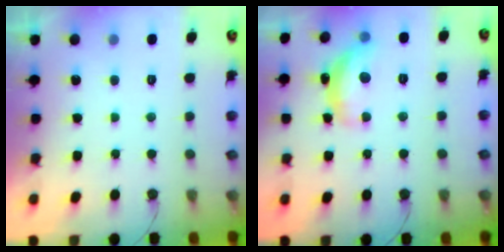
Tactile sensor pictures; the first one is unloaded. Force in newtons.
{"total": 14.6, "press": 14.6, "slide": 0.7}